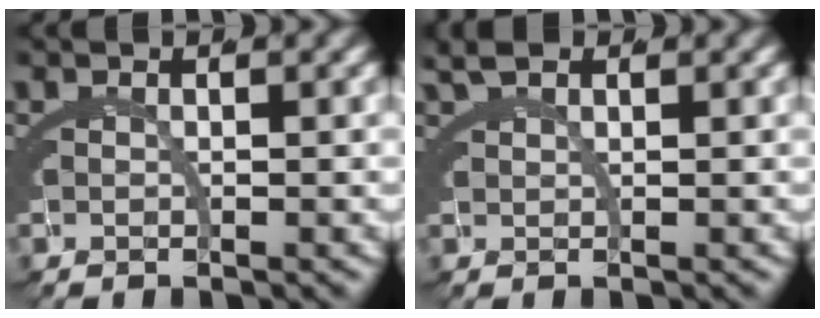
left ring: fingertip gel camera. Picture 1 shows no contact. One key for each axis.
{"total": 3.0, "fx": 2.3, "fy": 1.3, "fz": 1.4, "tx": -0.024, "ty": 0.014, "tz": 0.031}